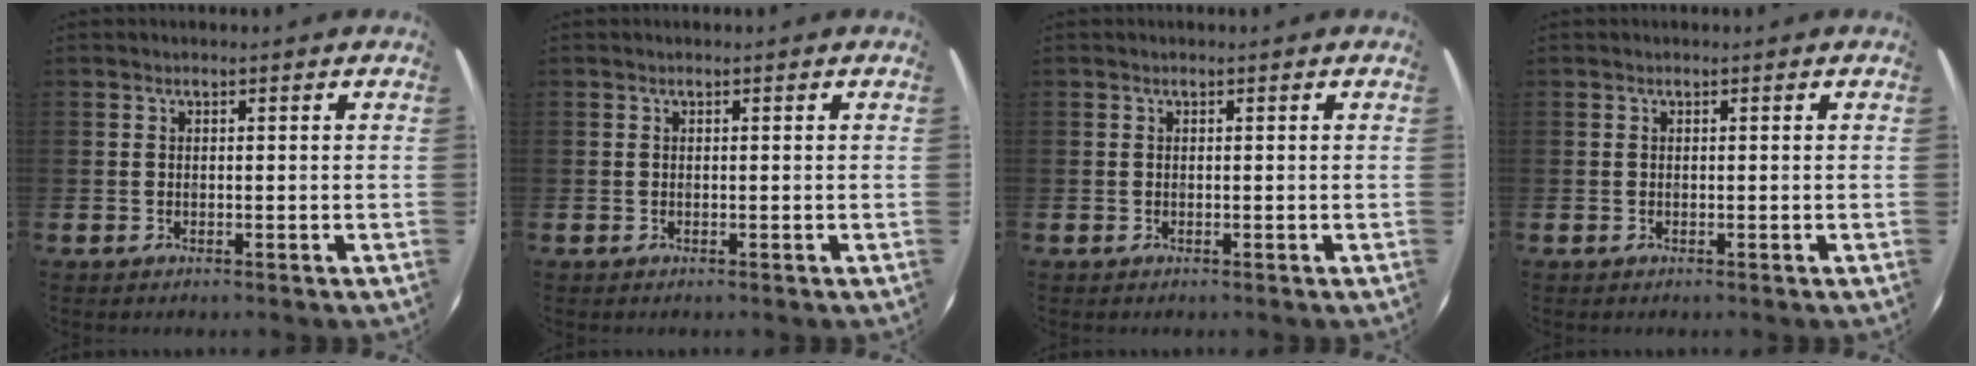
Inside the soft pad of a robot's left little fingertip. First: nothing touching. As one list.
[{"total": 0.0}, {"total": 0.0}, {"total": 0.0}]